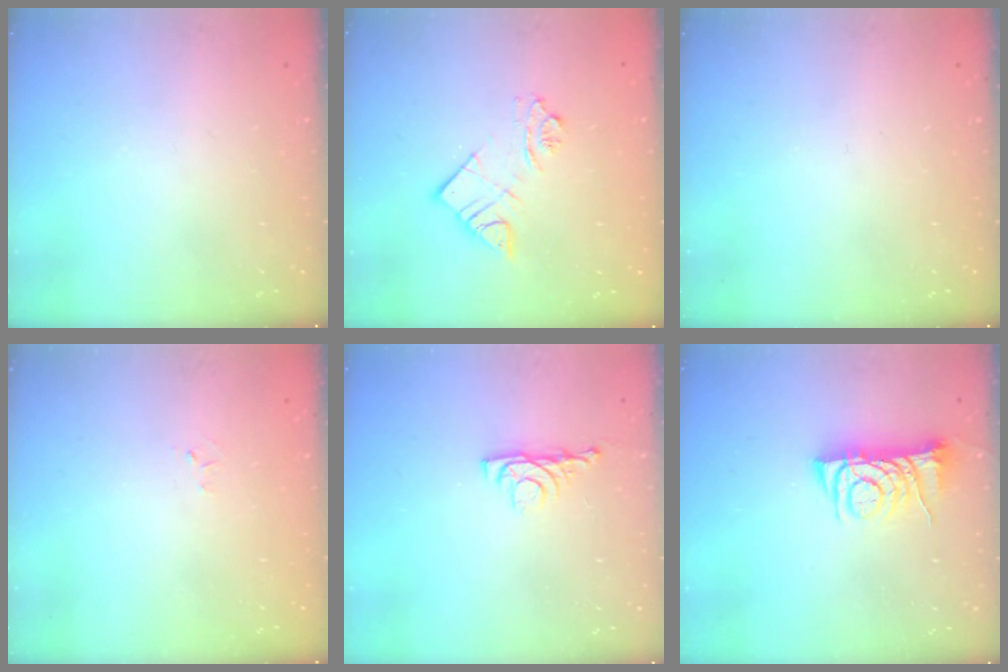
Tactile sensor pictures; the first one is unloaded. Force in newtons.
{"total": 9.8, "press": 9.7, "slide": 0.9}
{"total": 0.0}
{"total": 2.6, "press": 2.6, "slide": 0.4}
{"total": 4.3, "press": 4.2, "slide": 0.7}
{"total": 7.8, "press": 7.7, "slide": 1.0}